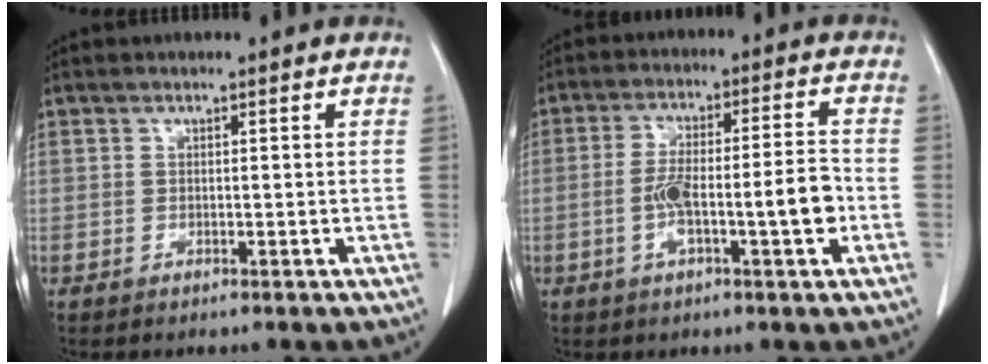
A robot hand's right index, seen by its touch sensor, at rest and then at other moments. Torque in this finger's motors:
{"motor_torque": [0.39, -0.10, 0.22, 0.14]}